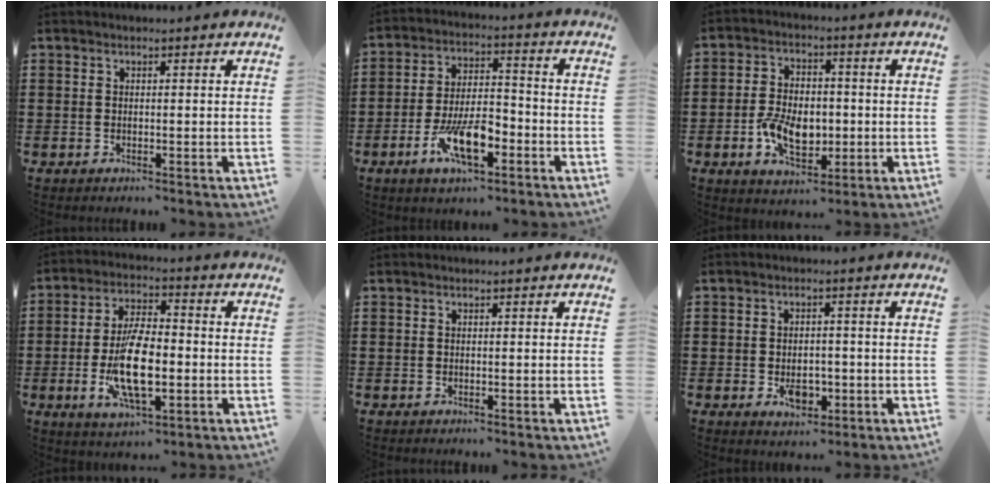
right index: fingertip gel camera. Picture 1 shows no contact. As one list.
[{"total": 9.7, "force": [-4.6, 3.8, 7.7], "torque": [-0.153, 0.002, -0.079]}, {"total": 7.9, "force": [-1.8, 4.9, 6.0], "torque": [-0.125, 0.002, -0.037]}, {"total": 11.6, "force": [-2.3, 4.6, 10.5], "torque": [-0.220, -0.013, -0.039]}, {"total": 0.0}, {"total": 4.2, "force": [-1.2, 2.6, 3.0], "torque": [-0.040, -0.005, -0.021]}]